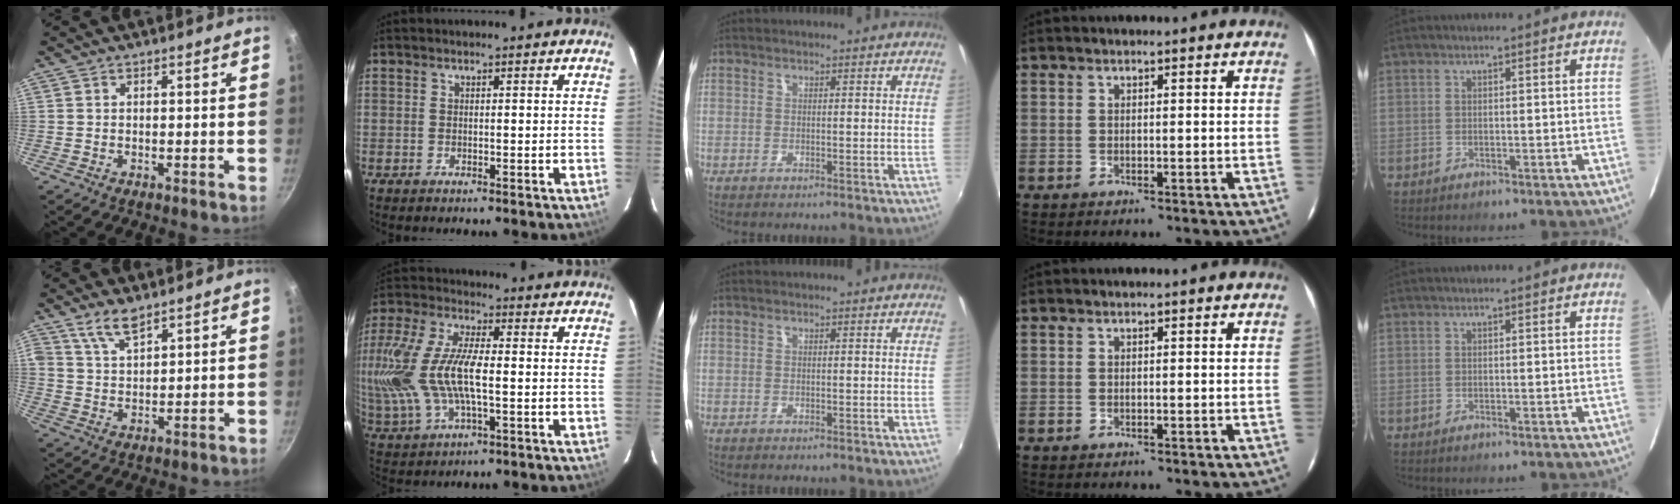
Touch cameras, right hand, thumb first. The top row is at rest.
{"thumb": {"total": 5.8, "force": [4.2, 2.2, 3.3], "torque": [-0.057, -0.022, 0.086]}, "index": {"total": 20.7, "force": [-0.9, 9.8, 18.2], "torque": [-0.405, 0.000, -0.014]}}